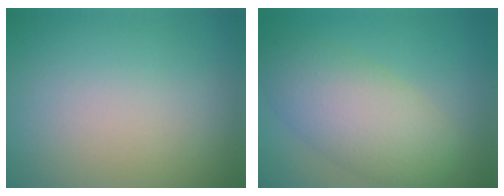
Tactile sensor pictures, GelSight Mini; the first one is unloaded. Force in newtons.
{"total": 6.5, "press": 6.5, "slide": 0.1}